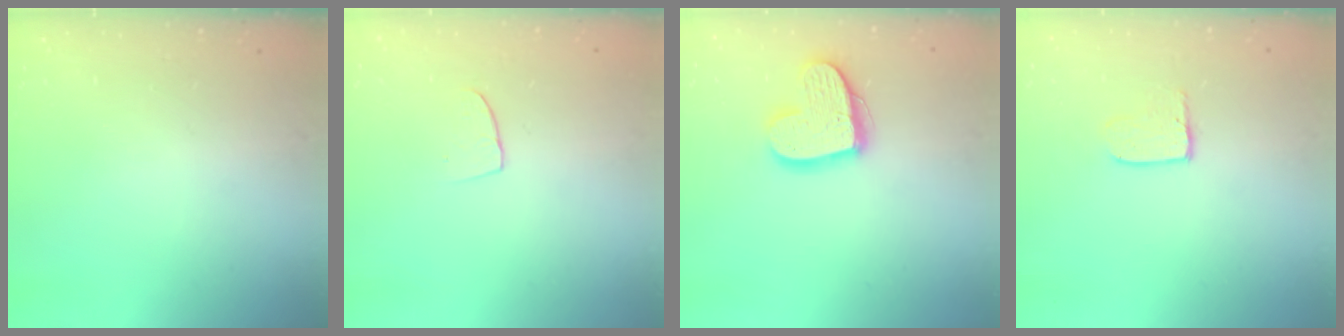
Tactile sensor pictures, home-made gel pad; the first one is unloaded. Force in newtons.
{"total": 5.2, "press": 5.2, "slide": 0.4}
{"total": 15.4, "press": 15.4, "slide": 1.2}
{"total": 4.0, "press": 4.0, "slide": 0.4}